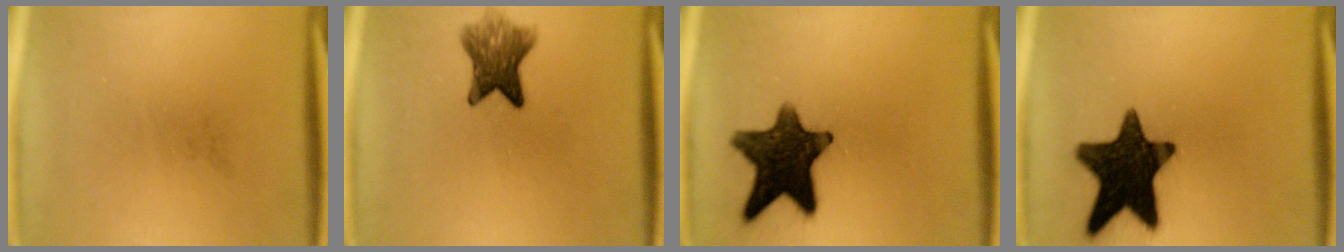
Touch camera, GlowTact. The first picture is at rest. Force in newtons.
{"total": 6.5}
{"total": 13.8}
{"total": 17.0}